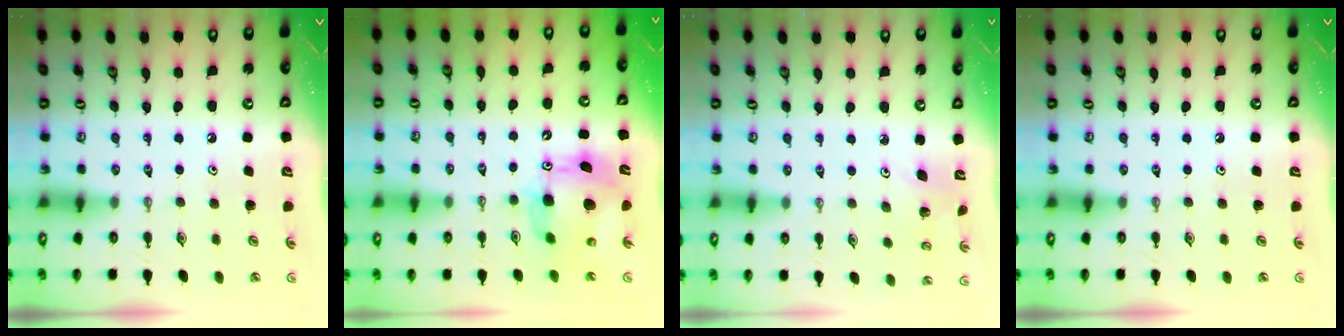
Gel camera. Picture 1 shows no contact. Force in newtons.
{"total": 14.1, "press": 14.0, "slide": 1.1}
{"total": 2.7, "press": 2.7, "slide": 0.2}
{"total": 0.0}